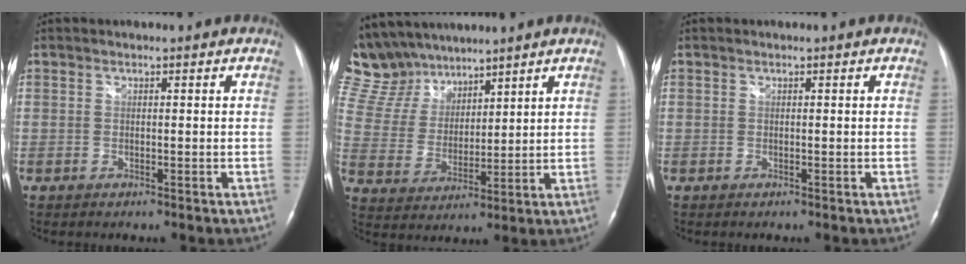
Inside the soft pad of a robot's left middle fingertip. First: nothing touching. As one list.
[{"total": 13.4, "force": [11.7, 5.6, 3.3], "torque": [-0.085, 0.030, 0.235]}, {"total": 0.0}]